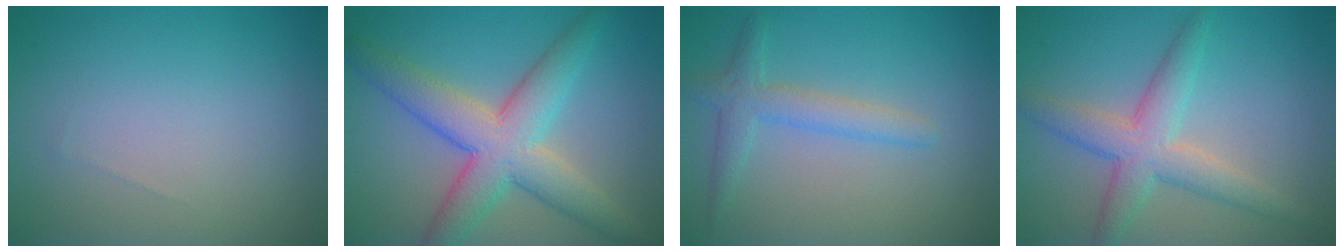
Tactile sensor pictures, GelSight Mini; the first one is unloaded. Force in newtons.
{"total": 7.5, "press": 7.5, "slide": 0.2}
{"total": 2.8, "press": 2.7, "slide": 0.2}
{"total": 4.7, "press": 4.7, "slide": 0.1}